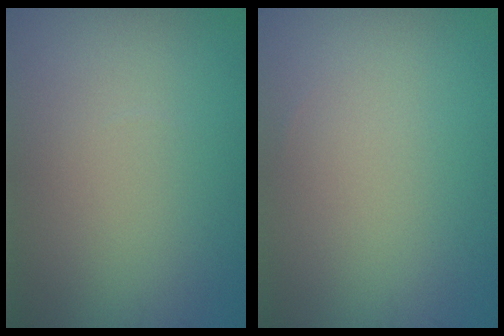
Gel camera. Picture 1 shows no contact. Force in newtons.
{"total": 0.0}